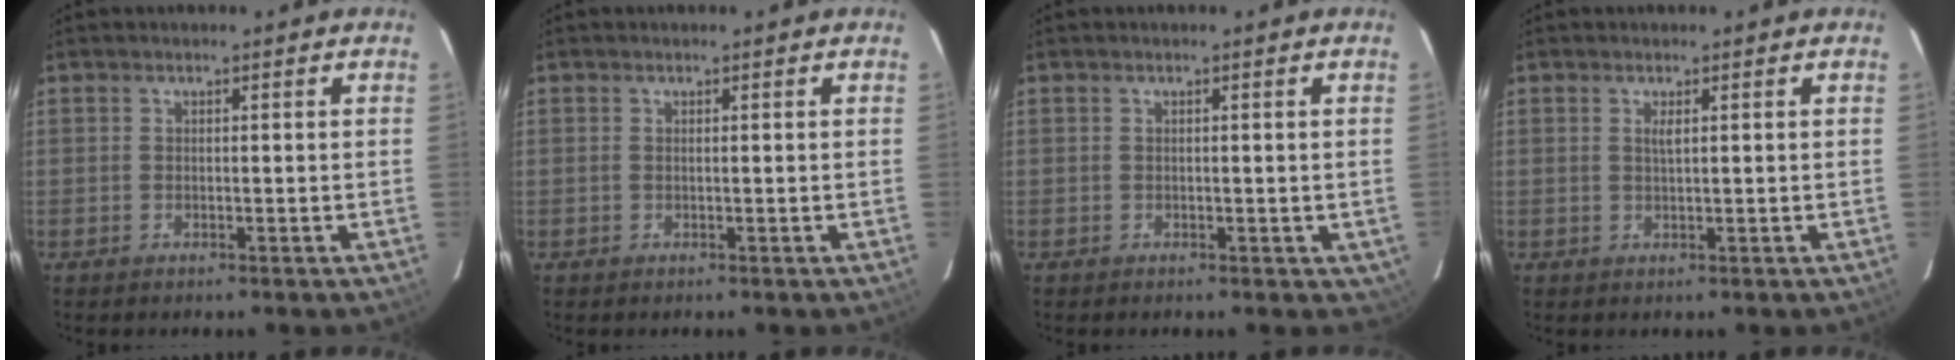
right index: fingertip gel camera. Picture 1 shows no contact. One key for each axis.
{"total": 0.0}
{"total": 1.3, "fx": -0.1, "fy": 1.2, "fz": 0.6, "tx": 0.000, "ty": -0.002, "tz": 0.002}
{"total": 1.1, "fx": 0.4, "fy": 0.1, "fz": 1.0, "tx": -0.020, "ty": 0.001, "tz": 0.008}